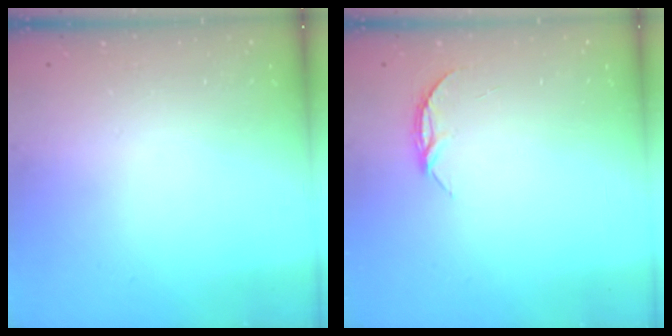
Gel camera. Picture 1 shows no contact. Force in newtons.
{"total": 4.3, "press": 4.3, "slide": 0.5}